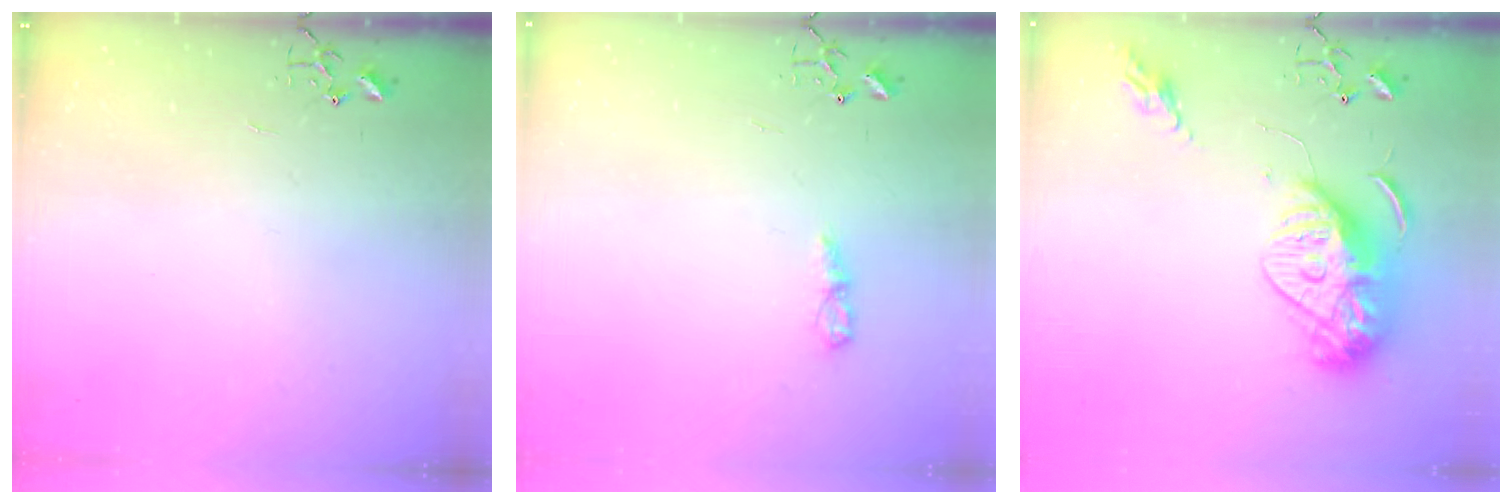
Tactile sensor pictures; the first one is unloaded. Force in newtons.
{"total": 6.8, "press": 6.8, "slide": 0.5}
{"total": 15.7, "press": 15.6, "slide": 1.4}